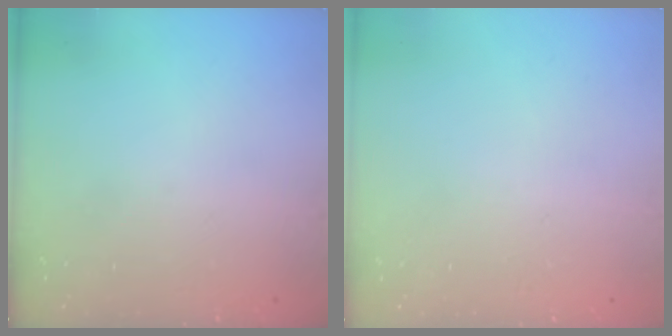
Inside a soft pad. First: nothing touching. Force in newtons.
{"total": 2.6, "press": 2.6, "slide": 0.2}